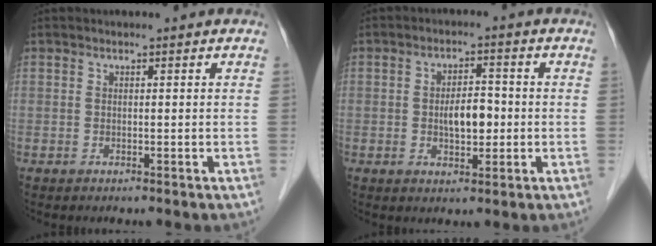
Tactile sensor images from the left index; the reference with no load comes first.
{"total": 5.0, "force": [-0.9, 2.2, 4.4], "torque": [-0.077, 0.000, -0.015]}